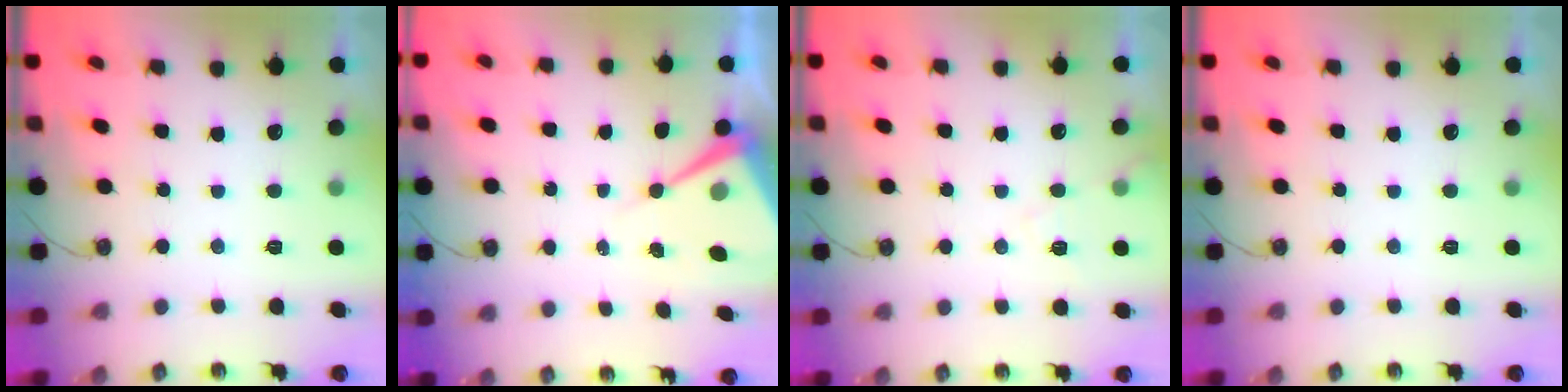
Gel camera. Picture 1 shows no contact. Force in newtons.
{"total": 9.7, "press": 9.6, "slide": 1.0}
{"total": 6.1, "press": 6.0, "slide": 1.0}
{"total": 0.0}